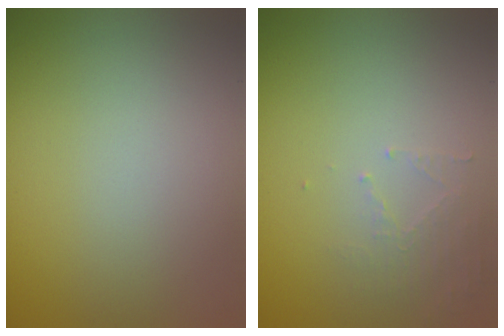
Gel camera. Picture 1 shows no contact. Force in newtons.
{"total": 1.7, "press": 1.7, "slide": 0.3}